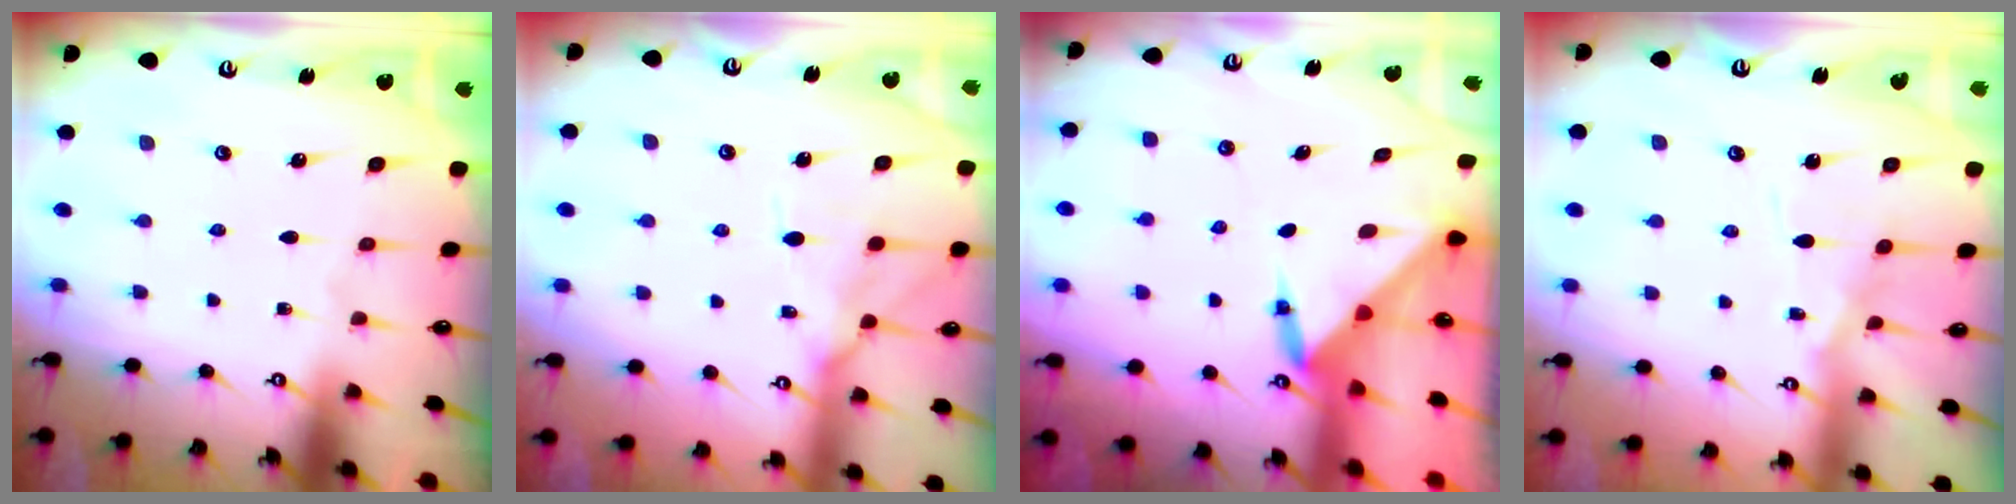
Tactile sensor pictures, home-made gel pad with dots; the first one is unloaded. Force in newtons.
{"total": 12.2, "press": 12.1, "slide": 1.2}
{"total": 3.4, "press": 3.4, "slide": 0.4}
{"total": 8.4, "press": 8.4, "slide": 0.7}